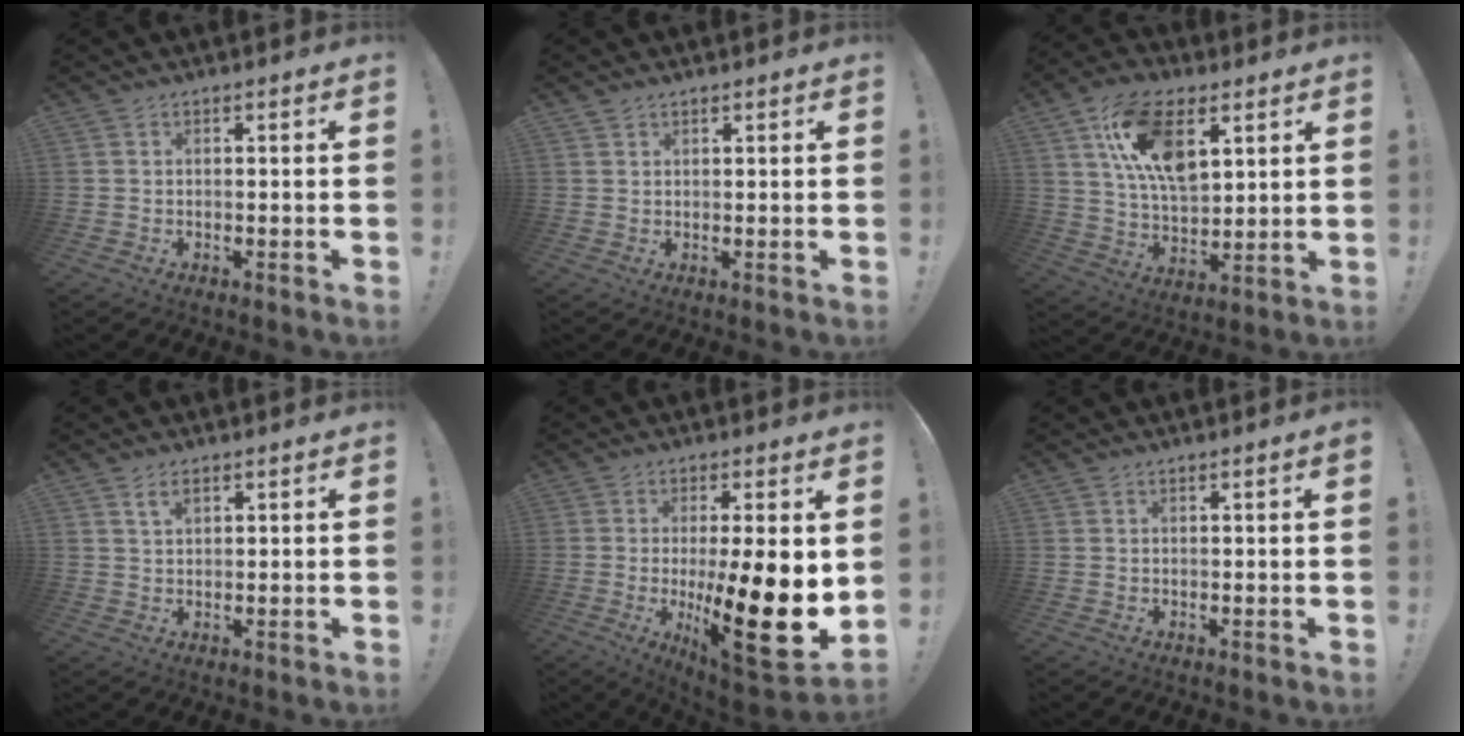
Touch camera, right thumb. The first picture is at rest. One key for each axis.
{"total": 1.1, "fx": 0.9, "fy": 0.5, "fz": 0.4, "tx": -0.007, "ty": 0.000, "tz": 0.018}
{"total": 17.3, "fx": 7.4, "fy": 9.4, "fz": 12.6, "tx": -0.213, "ty": -0.015, "tz": 0.132}
{"total": 2.7, "fx": 1.6, "fy": 1.3, "fz": 1.8, "tx": -0.030, "ty": -0.003, "tz": 0.027}
{"total": 20.3, "fx": -1.9, "fy": 3.4, "fz": 19.9, "tx": -0.321, "ty": -0.023, "tz": -0.024}
{"total": 0.8, "fx": 0.5, "fy": -0.2, "fz": 0.6, "tx": -0.012, "ty": 0.002, "tz": 0.008}